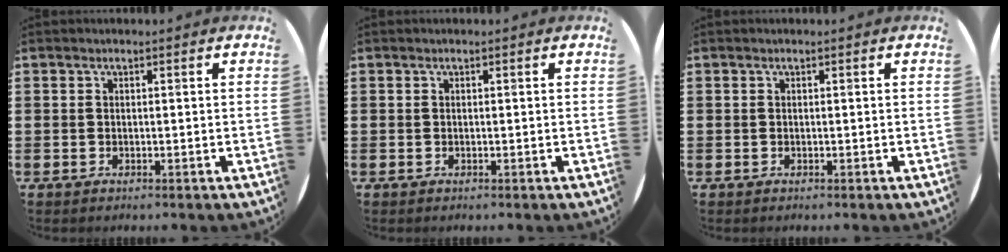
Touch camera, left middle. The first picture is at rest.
{"total": 0.0}
{"total": 0.0}